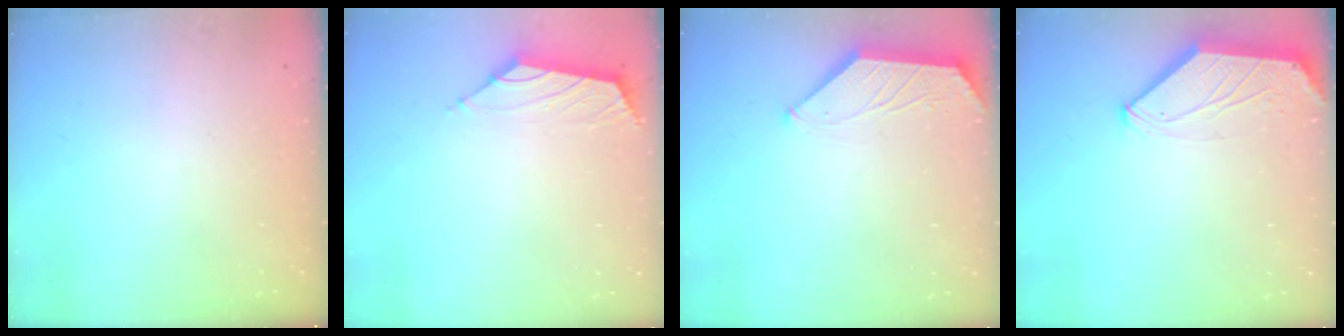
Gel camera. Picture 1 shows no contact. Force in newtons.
{"total": 1.5, "press": 1.4, "slide": 0.6}
{"total": 1.7, "press": 1.6, "slide": 0.3}
{"total": 1.6, "press": 1.5, "slide": 0.3}